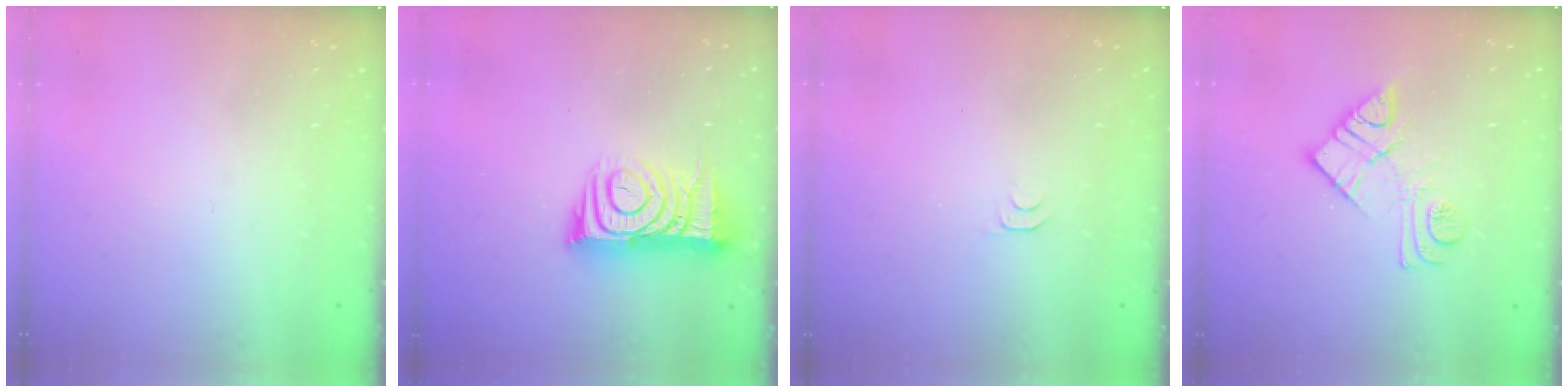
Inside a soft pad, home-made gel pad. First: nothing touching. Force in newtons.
{"total": 11.5, "press": 11.4, "slide": 1.1}
{"total": 3.5, "press": 3.4, "slide": 0.4}
{"total": 11.1, "press": 11.0, "slide": 0.8}